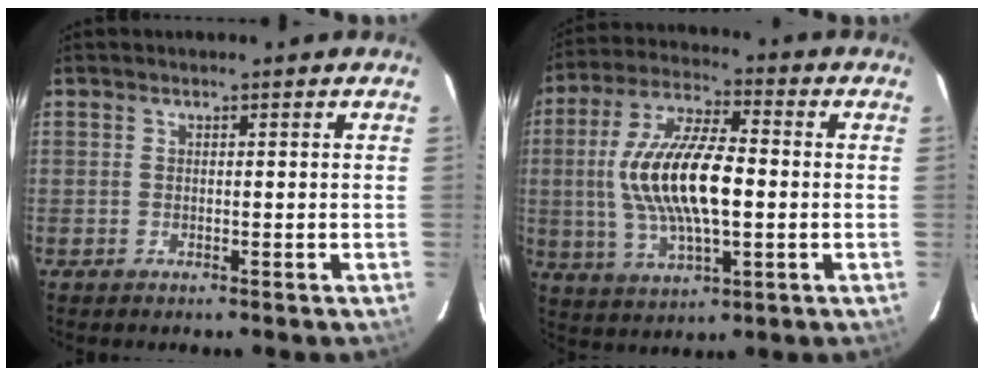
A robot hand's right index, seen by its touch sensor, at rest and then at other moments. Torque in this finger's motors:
{"motor_torque": [1.68, -0.12, 1.05, 0.21]}